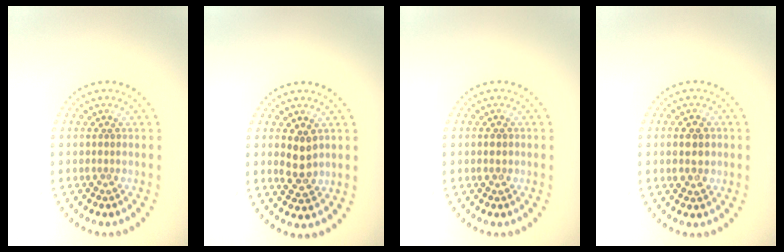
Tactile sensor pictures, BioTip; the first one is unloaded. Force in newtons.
{"total": 2.7, "press": 2.6, "slide": 0.6}
{"total": 1.1, "press": 1.1, "slide": 0.2}
{"total": 3.1, "press": 3.1, "slide": 0.4}